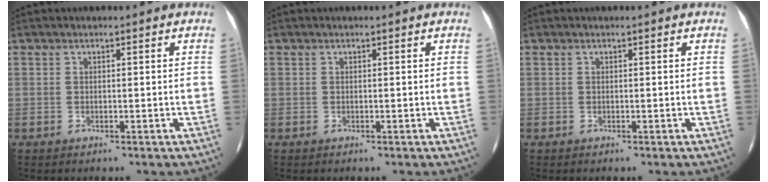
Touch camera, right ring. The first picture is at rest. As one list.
[{"total": 0.0}, {"total": 0.0}]